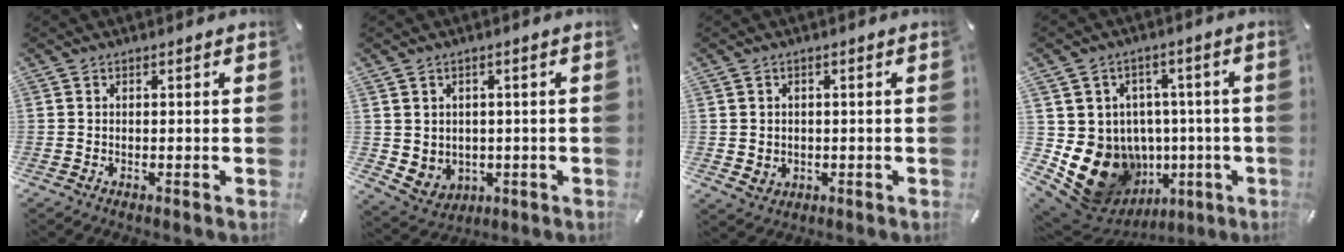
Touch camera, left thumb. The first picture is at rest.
{"total": 4.8, "force": [1.6, 4.6, 0.5], "torque": [-0.030, -0.018, 0.029]}
{"total": 3.7, "force": [1.1, 3.5, 0.2], "torque": [0.004, -0.009, 0.020]}
{"total": 15.8, "force": [-4.6, 13.5, 6.9], "torque": [-0.119, 0.017, -0.056]}